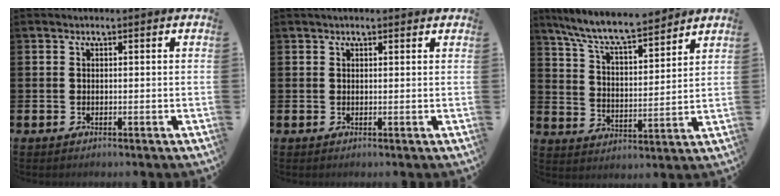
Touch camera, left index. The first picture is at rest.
{"total": 0.9, "force": [0.8, 0.3, 0.4], "torque": [0.008, -0.001, 0.010]}
{"total": 8.7, "force": [8.1, 0.9, 2.9], "torque": [-0.091, -0.055, 0.145]}